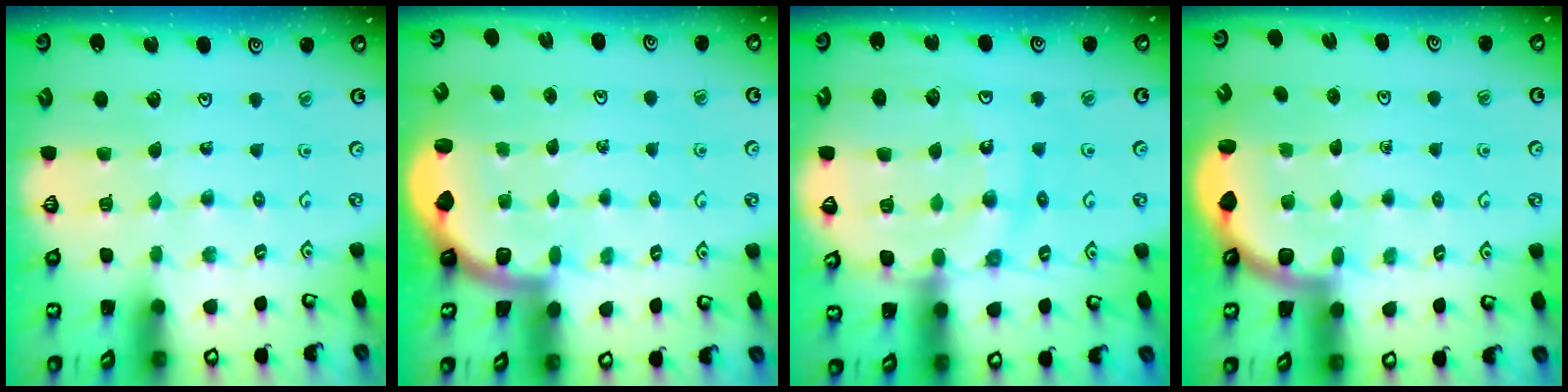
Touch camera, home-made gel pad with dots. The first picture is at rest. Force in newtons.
{"total": 1.9, "press": 1.8, "slide": 0.5}
{"total": 14.4, "press": 14.3, "slide": 1.7}
{"total": 2.6, "press": 2.6, "slide": 0.4}